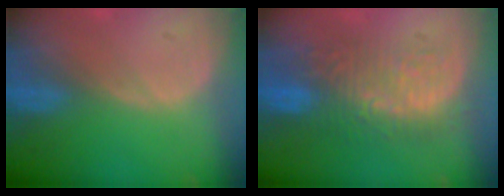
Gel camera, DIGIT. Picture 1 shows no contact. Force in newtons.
{"total": 9.3, "press": 9.0, "slide": 2.3}